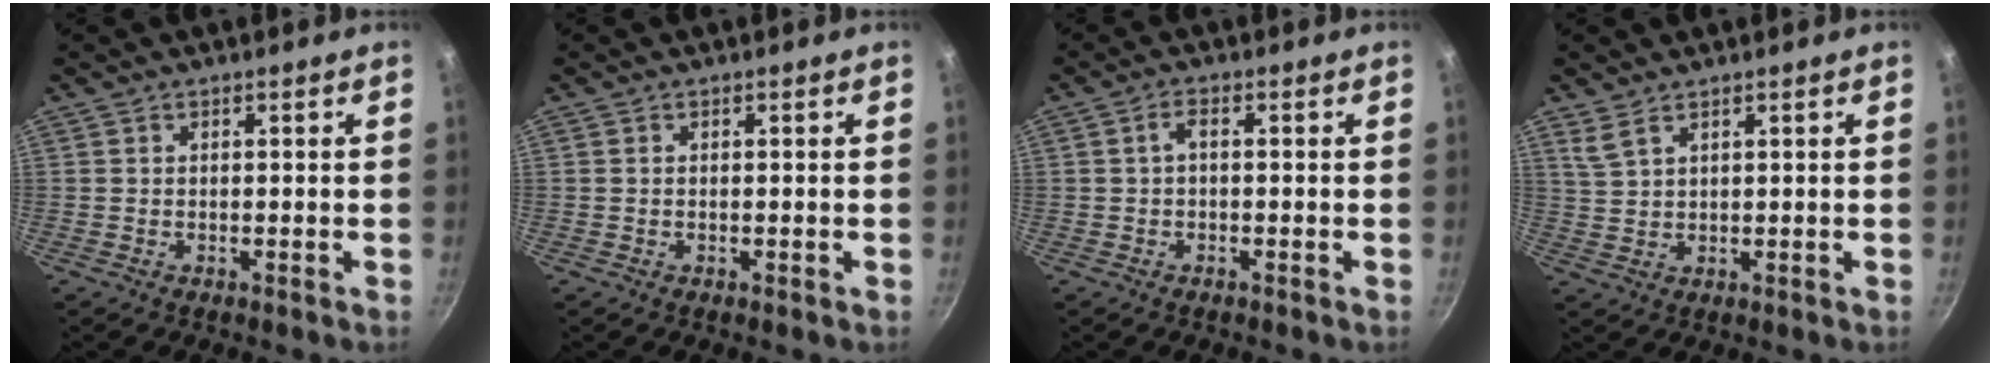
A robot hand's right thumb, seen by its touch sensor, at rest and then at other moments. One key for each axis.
{"total": 0.0}
{"total": 2.0, "fx": -0.2, "fy": 0.7, "fz": 1.8, "tx": -0.045, "ty": 0.011, "tz": -0.006}
{"total": 3.1, "fx": 2.2, "fy": 1.2, "fz": 1.8, "tx": -0.038, "ty": -0.010, "tz": 0.050}